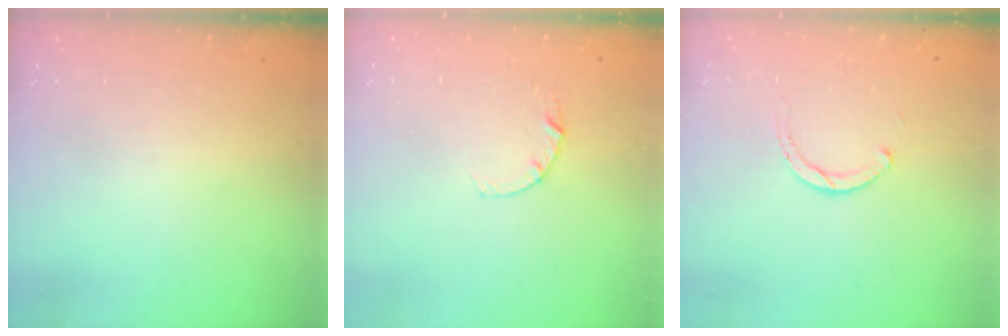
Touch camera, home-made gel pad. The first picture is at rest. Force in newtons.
{"total": 3.2, "press": 3.2, "slide": 0.4}
{"total": 1.9, "press": 1.9, "slide": 0.2}